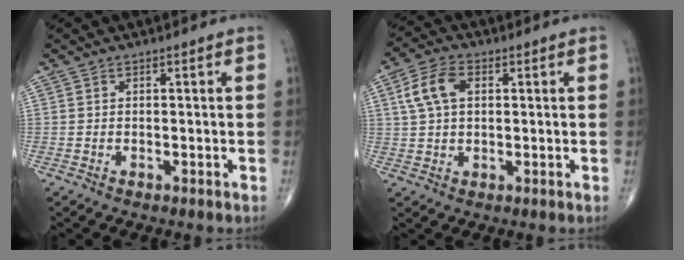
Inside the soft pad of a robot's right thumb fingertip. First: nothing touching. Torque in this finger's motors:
{"motor_torque": [-0.11, 0.36, 0.26, -0.22, 0.14]}